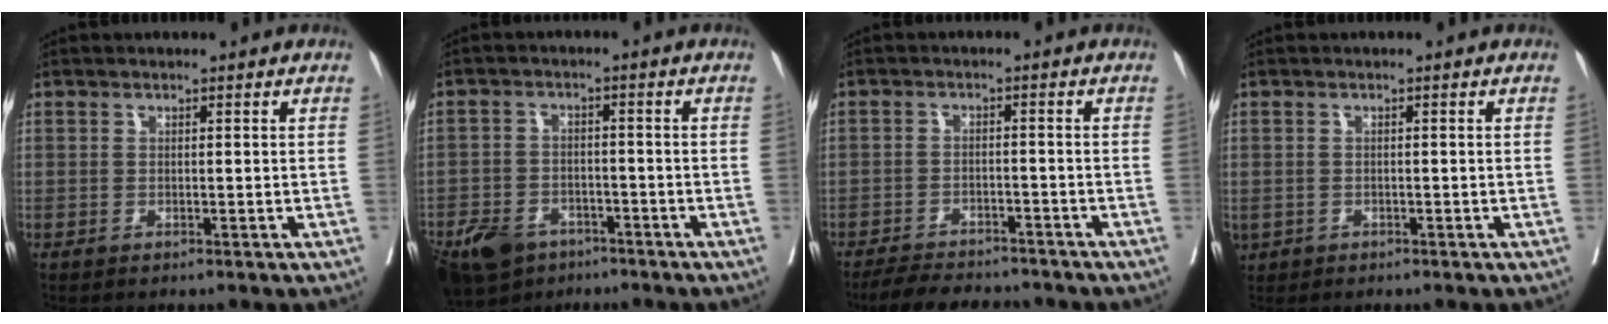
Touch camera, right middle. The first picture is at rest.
{"total": 11.9, "force": [-8.0, 7.2, 5.1], "torque": [-0.117, -0.006, -0.128]}
{"total": 8.9, "force": [-8.2, 2.2, 2.8], "torque": [-0.039, -0.005, -0.121]}
{"total": 2.4, "force": [-1.2, 1.9, 0.9], "torque": [-0.021, -0.002, -0.015]}